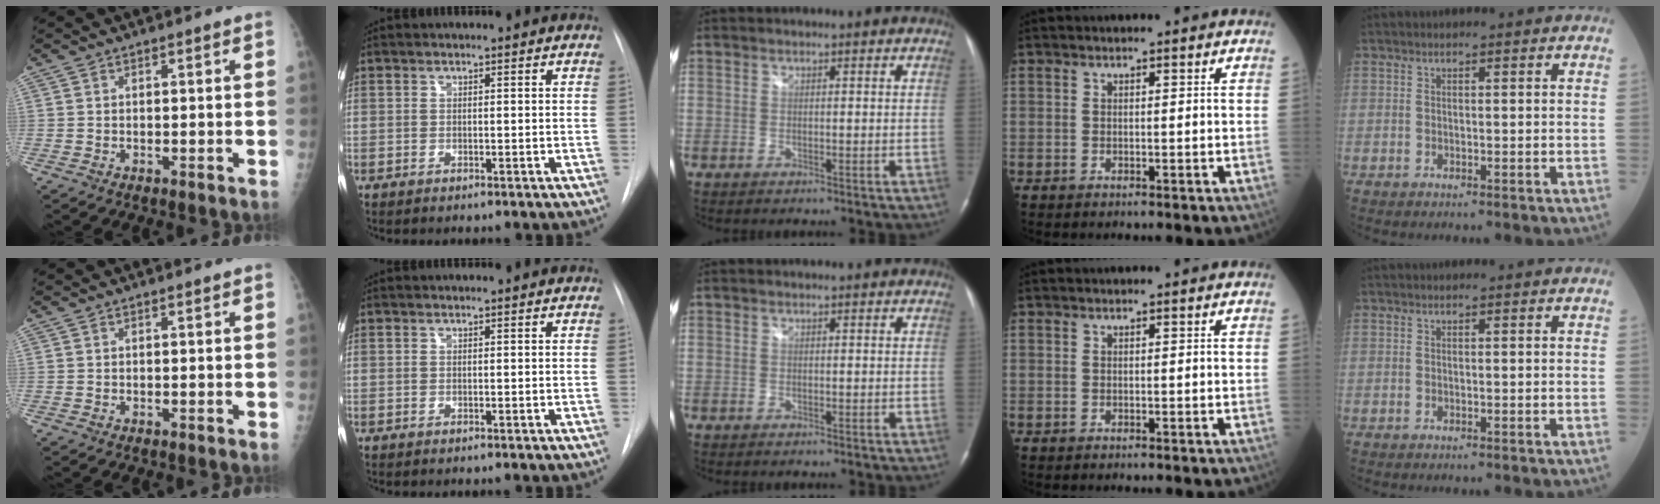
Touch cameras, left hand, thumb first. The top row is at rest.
{}